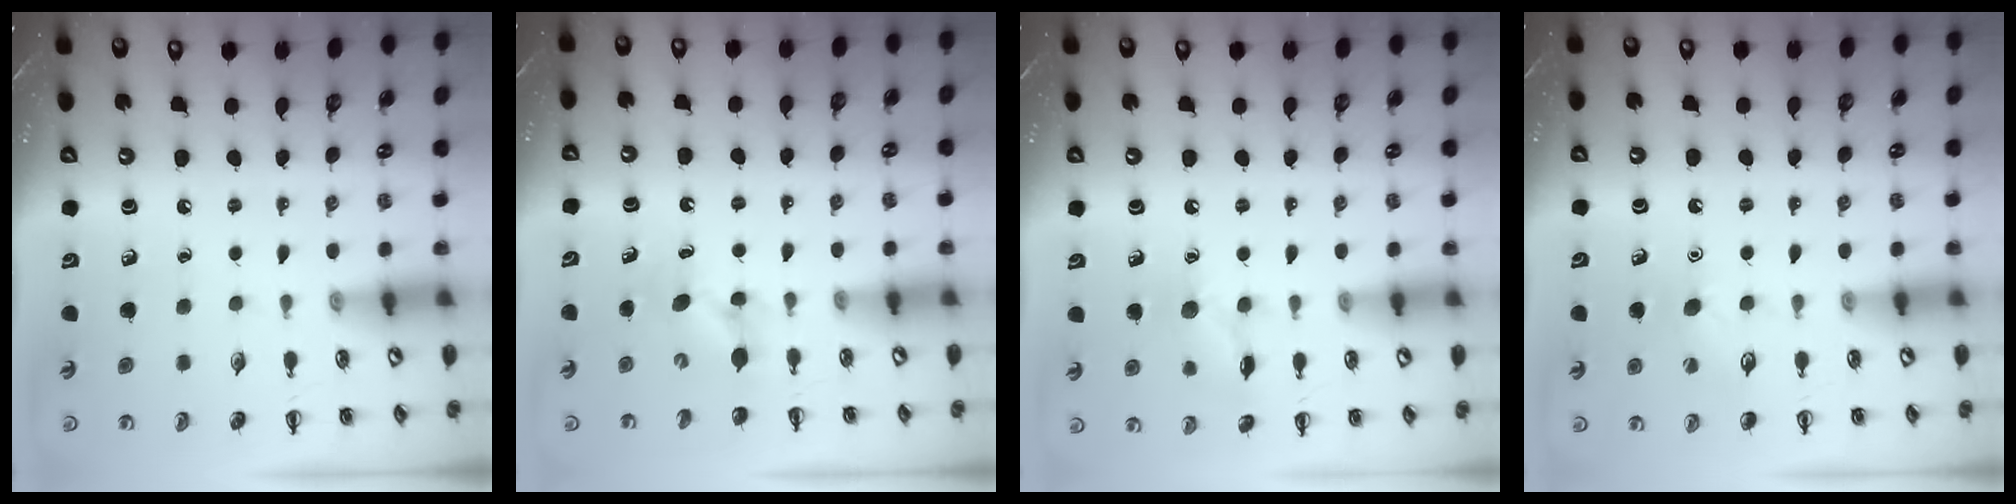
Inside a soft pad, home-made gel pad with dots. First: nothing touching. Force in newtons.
{"total": 4.4, "press": 4.2, "slide": 1.1}
{"total": 8.8, "press": 8.8, "slide": 0.5}
{"total": 7.2, "press": 7.1, "slide": 1.6}